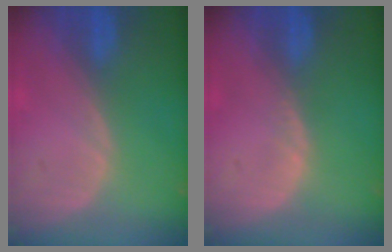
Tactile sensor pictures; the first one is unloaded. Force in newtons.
{"total": 0.7, "press": 0.6, "slide": 0.3}